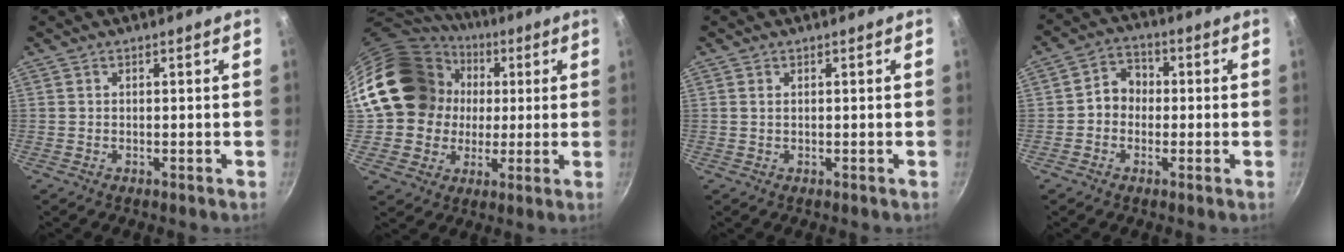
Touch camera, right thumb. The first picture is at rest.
{"total": 20.6, "force": [2.8, 18.1, 9.4], "torque": [-0.161, 0.035, 0.057]}
{"total": 0.6, "force": [0.2, 0.3, 0.5], "torque": [-0.009, 0.001, 0.003]}
{"total": 5.6, "force": [-0.5, 4.8, 2.9], "torque": [-0.013, 0.018, -0.022]}